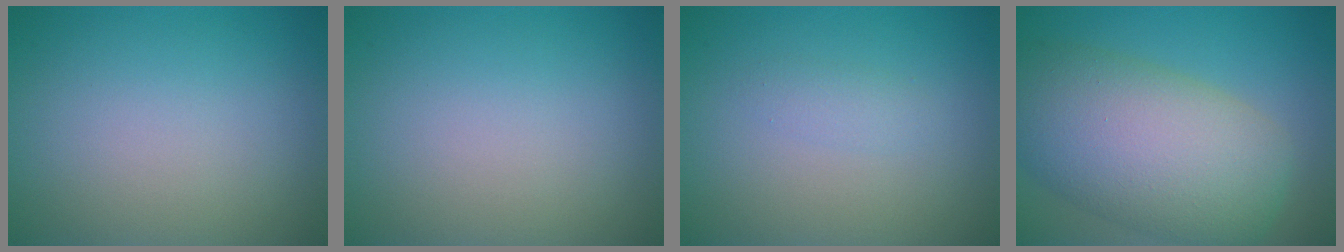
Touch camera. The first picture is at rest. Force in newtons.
{"total": 0.0}
{"total": 1.0, "press": 1.0, "slide": 0.1}
{"total": 10.9, "press": 10.9, "slide": 0.5}